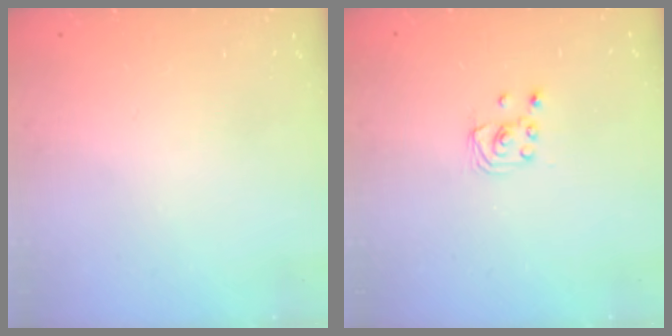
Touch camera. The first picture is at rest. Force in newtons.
{"total": 2.0, "press": 2.0, "slide": 0.2}